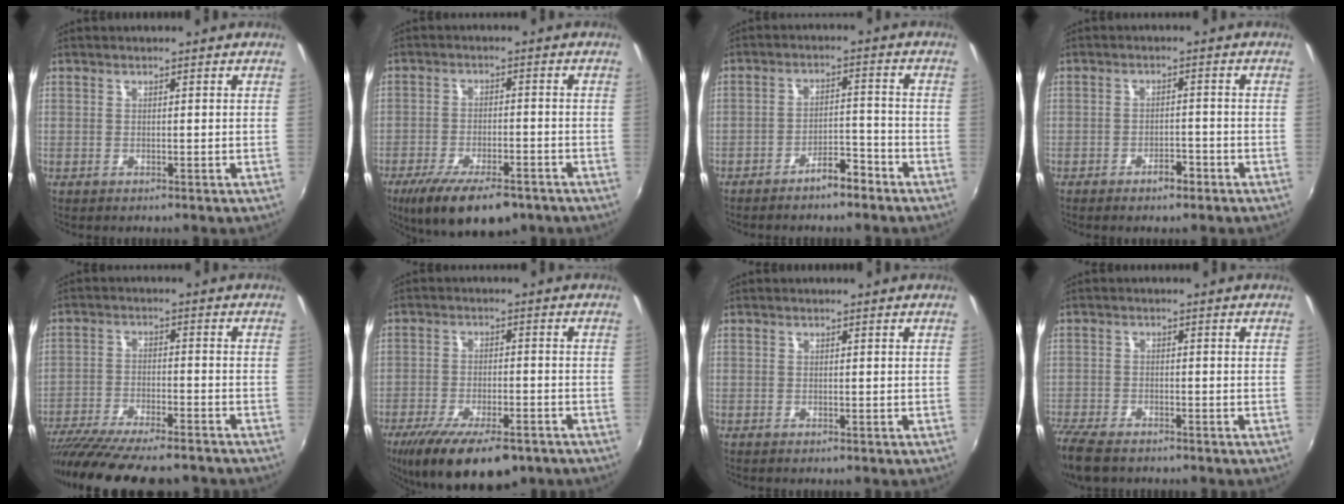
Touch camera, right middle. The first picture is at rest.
{"total": 14.0, "force": [-9.7, 4.8, 8.9], "torque": [-0.179, -0.034, -0.151]}
{"total": 5.0, "force": [-4.1, 1.3, 2.6], "torque": [-0.052, 0.011, -0.058]}
{"total": 3.1, "force": [-2.3, 1.2, 1.8], "torque": [-0.036, 0.002, -0.031]}
{"total": 19.4, "force": [-16.5, 3.7, 9.6], "torque": [-0.185, -0.044, -0.260]}
{"total": 16.5, "force": [-11.2, 6.1, 10.5], "torque": [-0.210, -0.039, -0.172]}
{"total": 0.0}
{"total": 8.3, "force": [-6.7, 2.9, 3.9], "torque": [-0.114, -0.035, -0.129]}